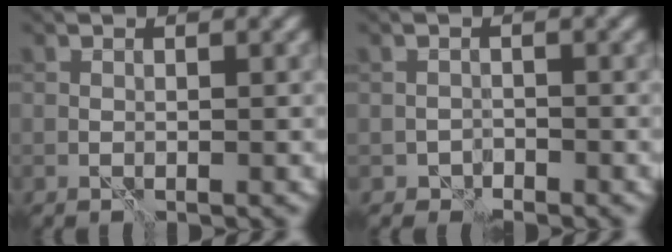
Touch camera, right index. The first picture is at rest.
{"total": 1.9, "force": [0.0, -0.9, -1.7], "torque": [0.036, 0.004, -0.010]}